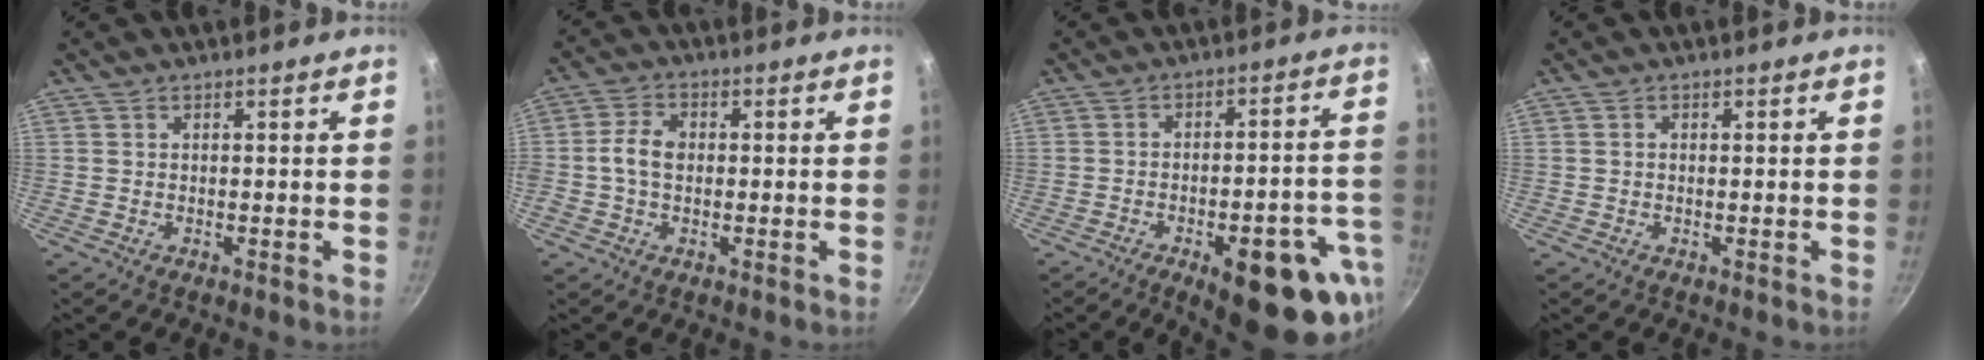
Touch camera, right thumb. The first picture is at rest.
{"total": 5.7, "force": [-0.1, 3.8, 4.2], "torque": [-0.081, 0.015, -0.011]}
{"total": 20.3, "force": [-8.9, 8.1, 16.3], "torque": [-0.152, 0.029, -0.107]}
{"total": 0.6, "force": [0.0, 0.5, 0.4], "torque": [-0.006, 0.005, 0.000]}